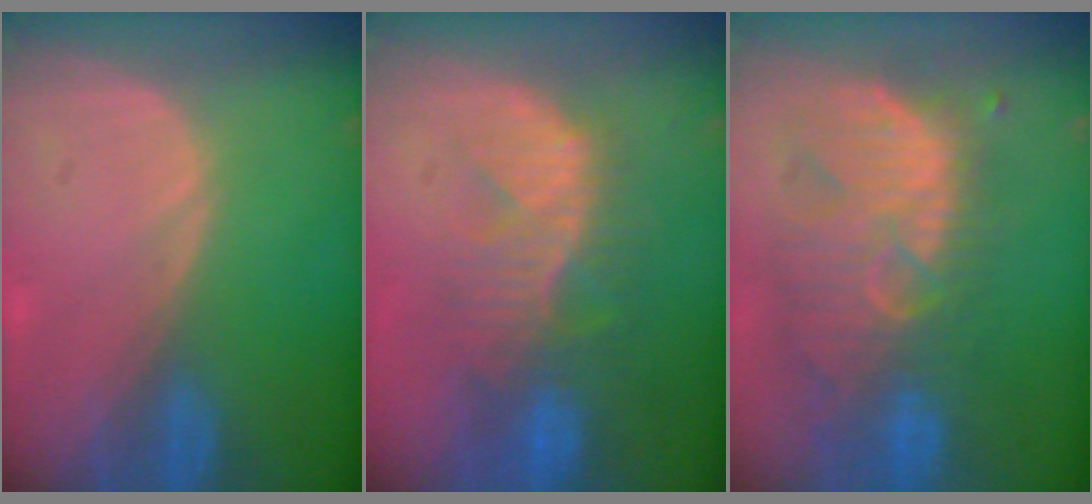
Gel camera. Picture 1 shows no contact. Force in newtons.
{"total": 10.1, "press": 8.9, "slide": 4.7}
{"total": 11.2, "press": 10.7, "slide": 3.4}